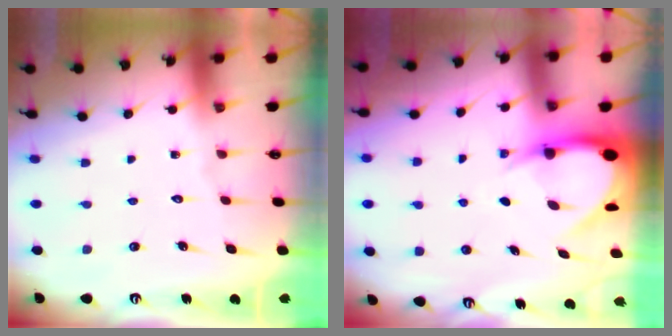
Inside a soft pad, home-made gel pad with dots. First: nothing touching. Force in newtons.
{"total": 6.7, "press": 6.6, "slide": 0.8}